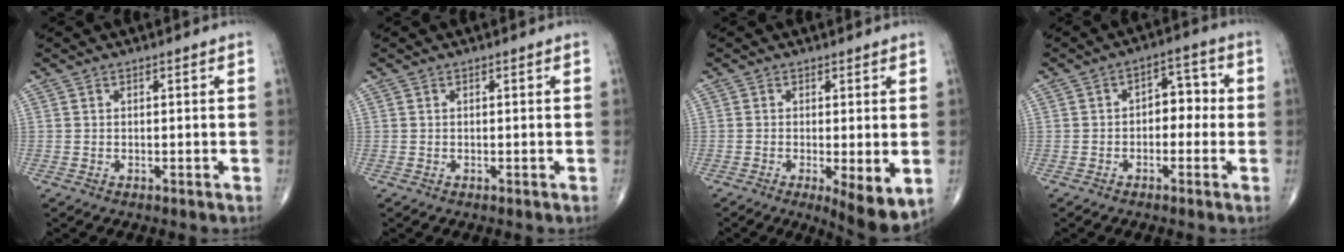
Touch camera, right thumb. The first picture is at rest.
{"total": 0.0}
{"total": 7.3, "force": [-1.6, 2.1, 6.8], "torque": [-0.103, -0.023, -0.025]}
{"total": 5.9, "force": [-0.4, 3.9, 4.5], "torque": [-0.032, 0.025, -0.016]}